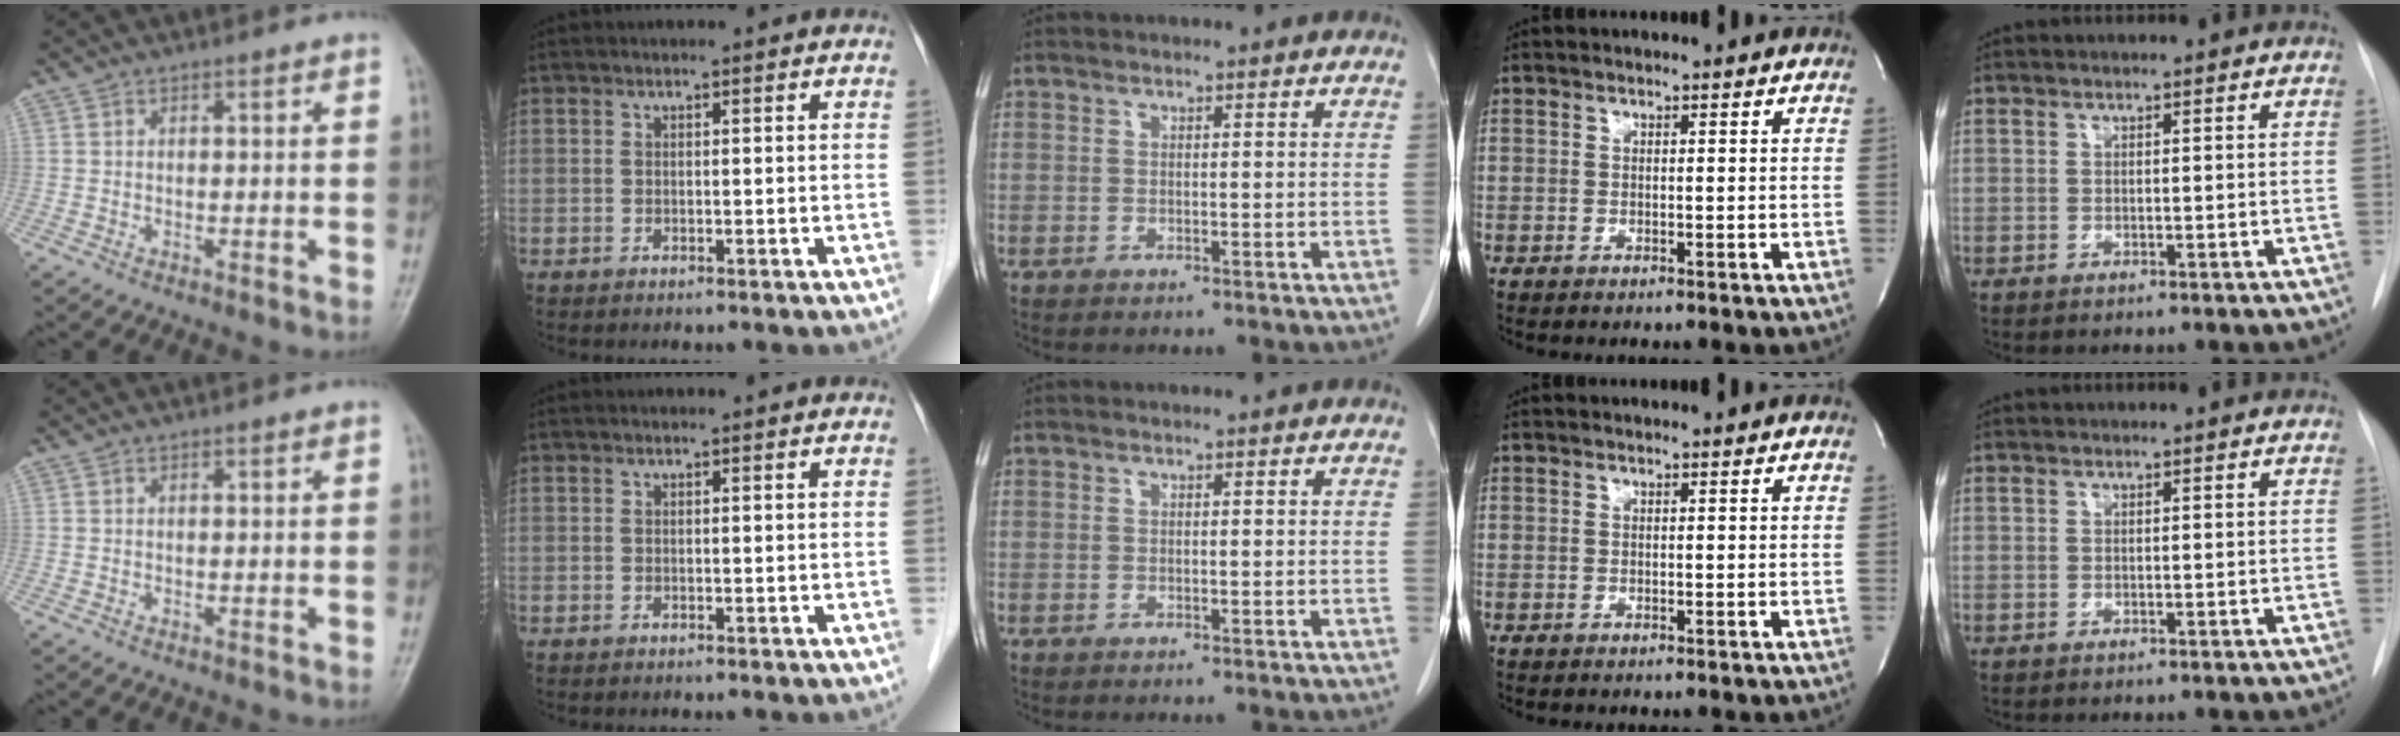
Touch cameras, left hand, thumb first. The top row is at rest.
{}